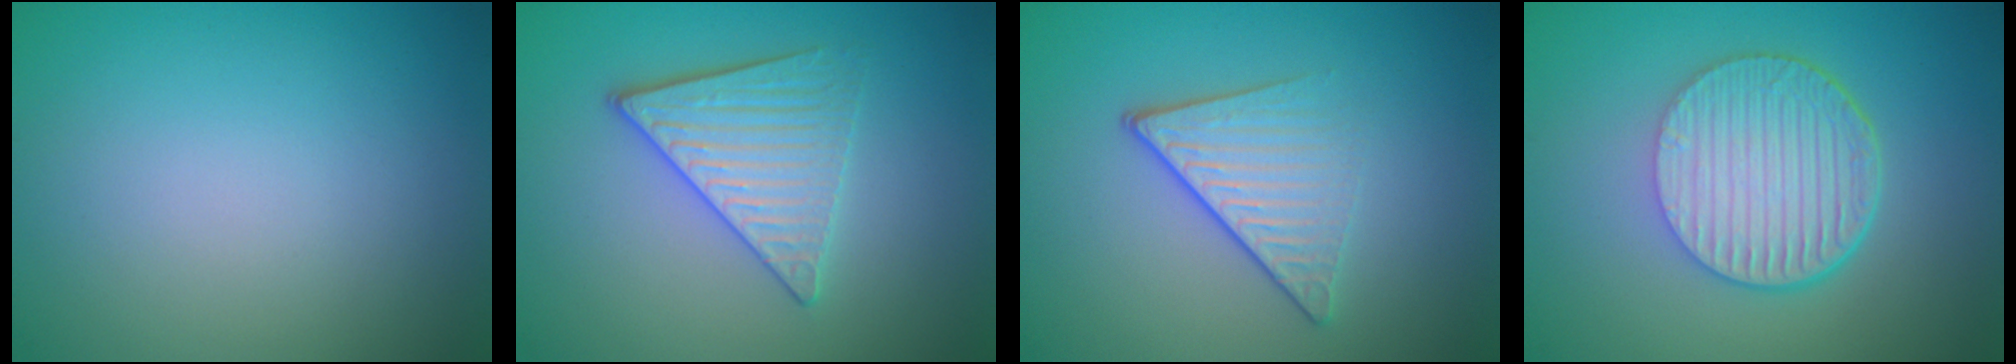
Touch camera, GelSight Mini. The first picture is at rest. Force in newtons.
{"total": 3.9, "press": 3.5, "slide": 1.7}
{"total": 4.2, "press": 2.9, "slide": 3.0}
{"total": 6.7, "press": 4.6, "slide": 4.9}